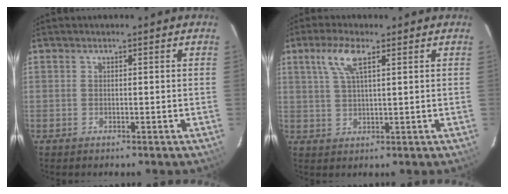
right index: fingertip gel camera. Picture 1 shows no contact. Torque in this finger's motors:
{"motor_torque": [0.08, 0.04, 0.13, 0.07]}